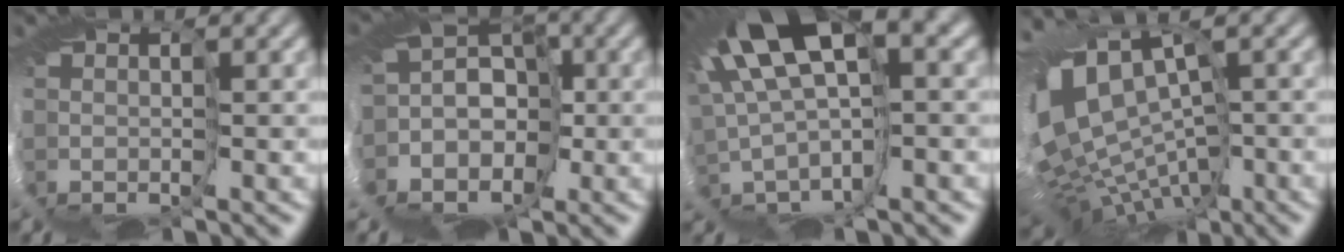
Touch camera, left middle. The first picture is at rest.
{"total": 7.6, "force": [-4.6, 5.4, 2.8], "torque": [-0.072, 0.013, -0.088]}
{"total": 8.8, "force": [3.7, 1.9, 7.7], "torque": [-0.193, 0.011, 0.088]}
{"total": 9.5, "force": [-2.5, 4.4, 8.1], "torque": [-0.177, 0.023, -0.001]}